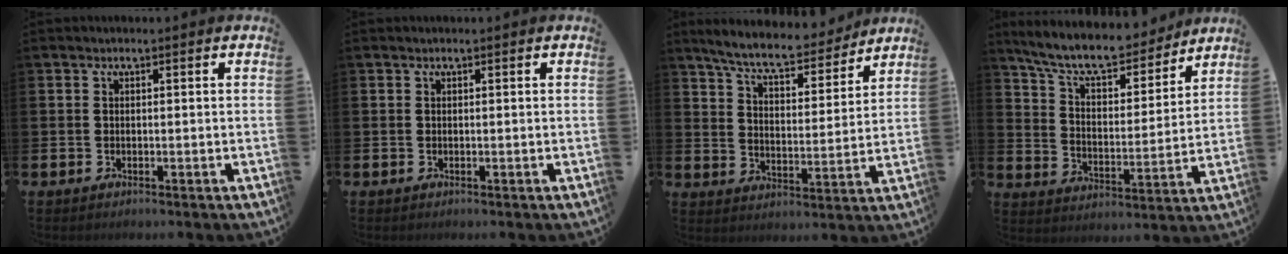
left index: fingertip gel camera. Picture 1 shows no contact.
{"total": 0.0}
{"total": 8.2, "force": [7.5, 1.5, 3.0], "torque": [-0.086, -0.050, 0.130]}
{"total": 9.5, "force": [8.7, 2.2, 3.3], "torque": [-0.092, -0.060, 0.149]}